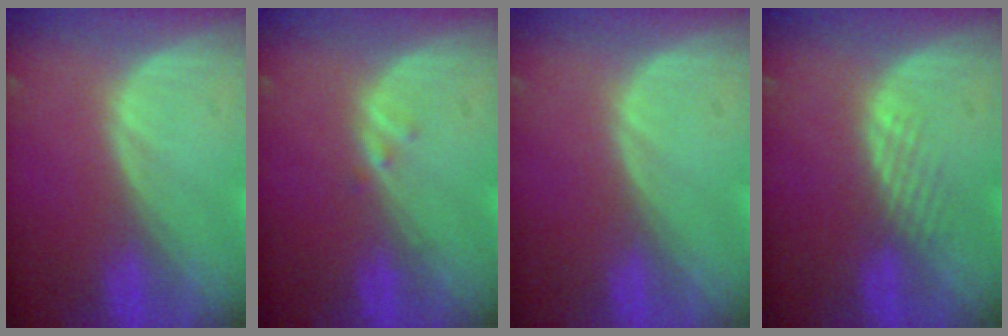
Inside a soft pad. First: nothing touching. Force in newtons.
{"total": 0.8, "press": 0.8, "slide": 0.1}
{"total": 0.0}
{"total": 1.8, "press": 1.8, "slide": 0.2}